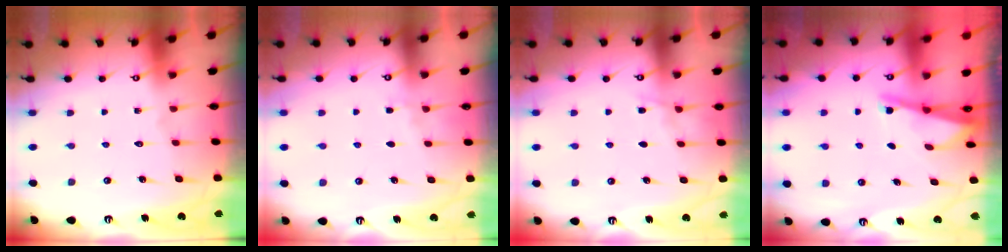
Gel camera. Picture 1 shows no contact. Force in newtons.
{"total": 2.8, "press": 2.8, "slide": 0.5}
{"total": 4.9, "press": 4.8, "slide": 0.7}
{"total": 3.1, "press": 3.1, "slide": 0.3}